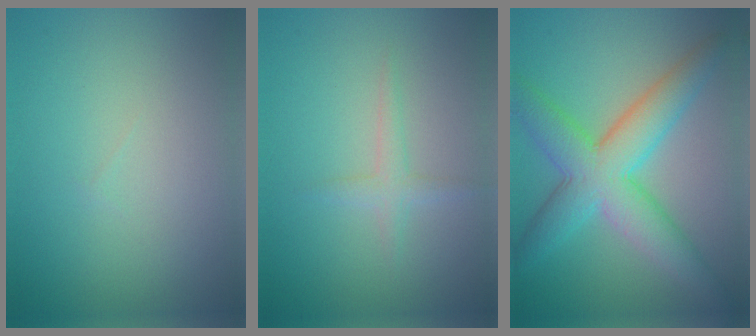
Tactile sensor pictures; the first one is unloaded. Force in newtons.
{"total": 1.3, "press": 1.3, "slide": 0.1}
{"total": 7.5, "press": 7.5, "slide": 0.2}